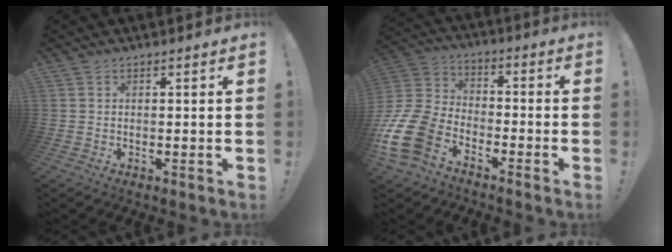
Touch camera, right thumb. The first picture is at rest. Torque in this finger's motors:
{"motor_torque": [0.77, 0.79, 1.26, -1.15, 0.39]}